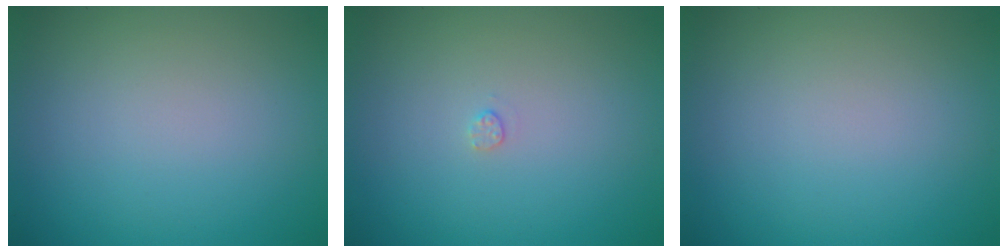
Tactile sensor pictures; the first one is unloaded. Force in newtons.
{"total": 0.5, "press": 0.5, "slide": 0.2}
{"total": 0.0}